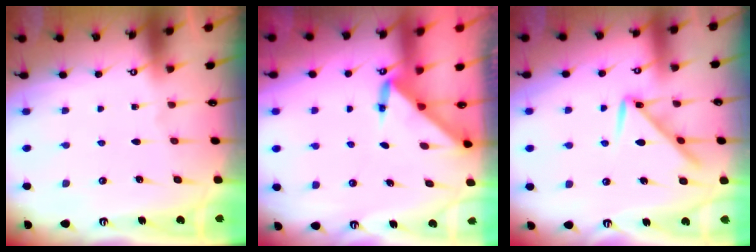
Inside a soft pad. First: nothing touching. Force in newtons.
{"total": 3.0, "press": 3.0, "slide": 0.3}
{"total": 9.4, "press": 9.4, "slide": 0.6}